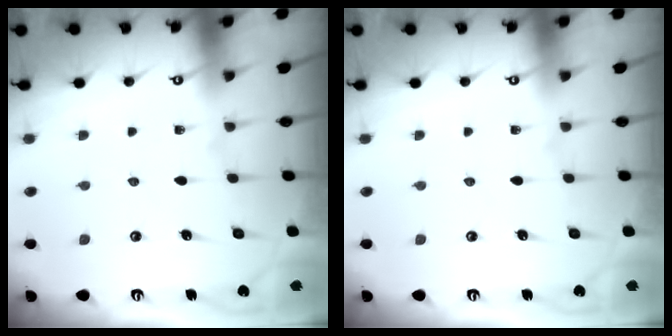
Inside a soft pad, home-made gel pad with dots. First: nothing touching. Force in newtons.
{"total": 0.0}